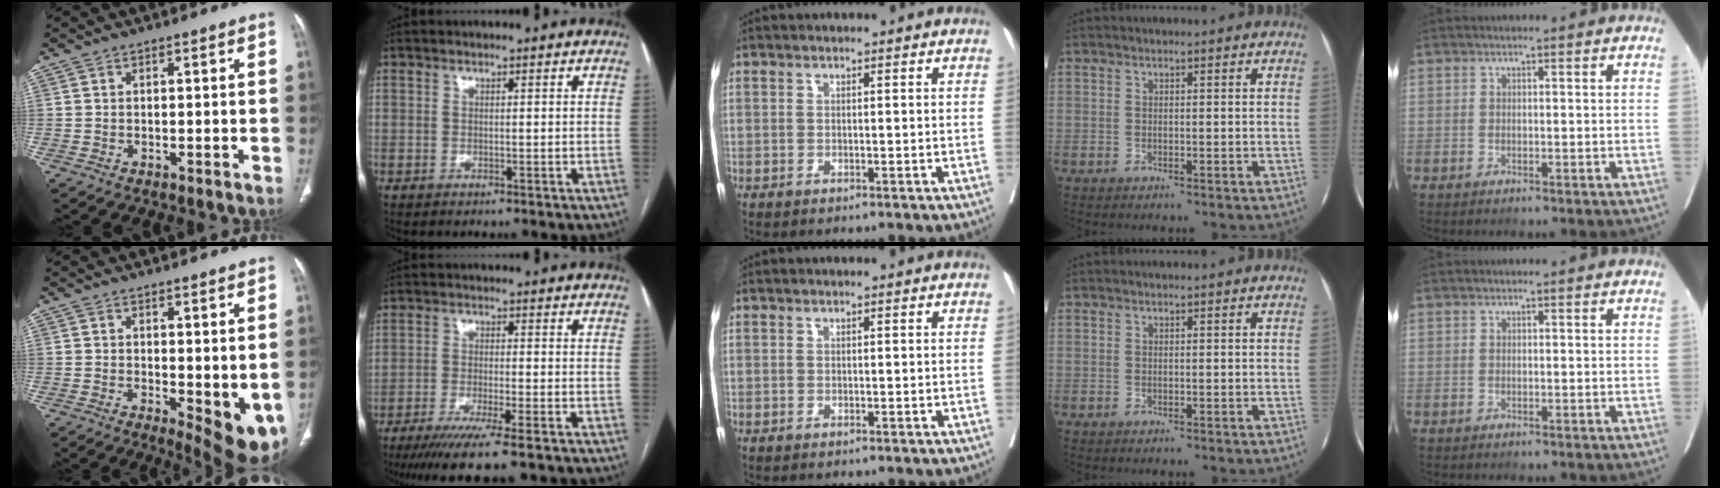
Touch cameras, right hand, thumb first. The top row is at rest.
{"thumb": {"total": 8.6, "force": [-0.9, 3.1, 8.0], "torque": [-0.096, -0.022, -0.002]}, "index": {"total": 10.5, "force": [-7.9, 0.2, 7.0], "torque": [-0.105, -0.025, -0.123]}}